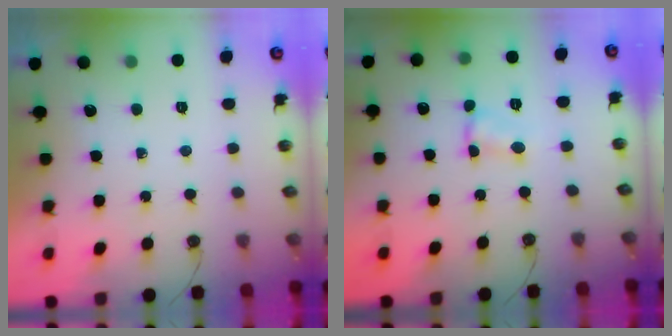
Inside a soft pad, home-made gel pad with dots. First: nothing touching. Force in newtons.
{"total": 1.6, "press": 1.6, "slide": 0.2}